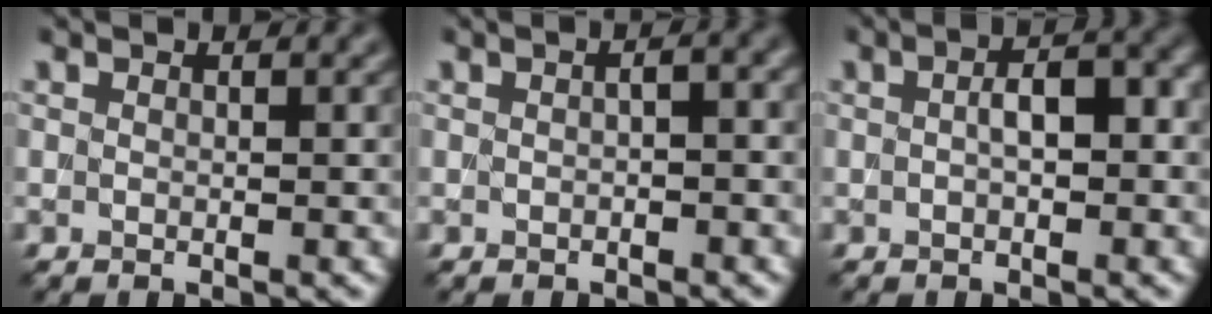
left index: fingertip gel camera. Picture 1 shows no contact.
{"total": 1.9, "force": [-0.1, 0.7, 1.8], "torque": [-0.016, 0.006, -0.001]}
{"total": 3.7, "force": [0.2, 1.5, 3.4], "torque": [-0.053, 0.008, 0.003]}